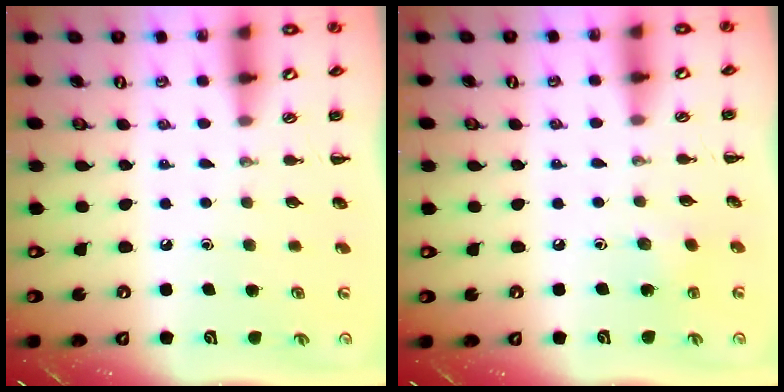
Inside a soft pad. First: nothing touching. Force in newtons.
{"total": 2.6, "press": 2.5, "slide": 0.7}